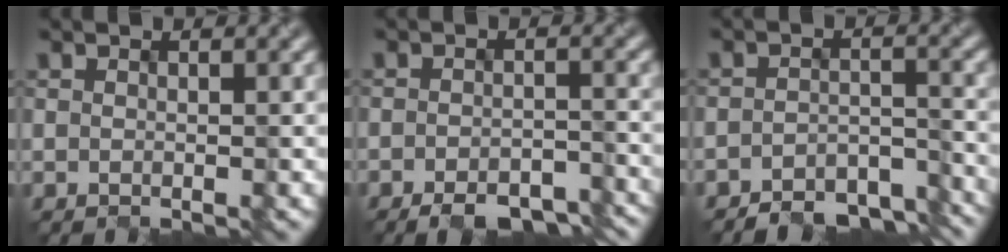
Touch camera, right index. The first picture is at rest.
{"total": 4.2, "force": [-3.5, 1.2, 2.0], "torque": [-0.023, -0.004, -0.048]}
{"total": 4.8, "force": [-4.6, 1.3, 0.8], "torque": [-0.006, -0.008, -0.064]}